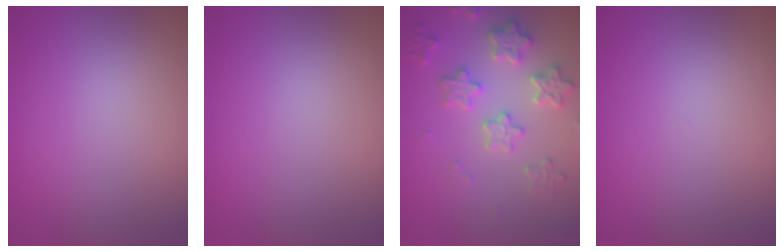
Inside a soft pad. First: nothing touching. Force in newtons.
{"total": 0.0}
{"total": 3.6, "press": 3.6, "slide": 0.4}
{"total": 0.0}